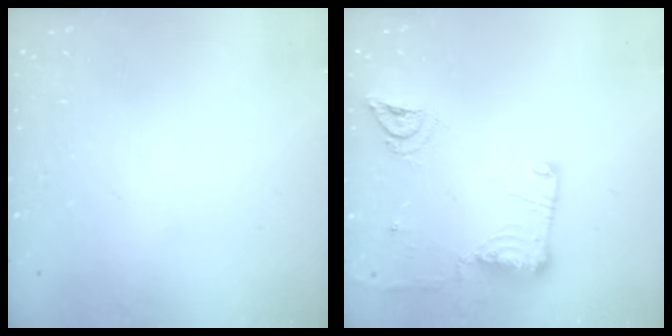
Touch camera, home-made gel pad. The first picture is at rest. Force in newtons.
{"total": 13.5, "press": 13.4, "slide": 1.7}